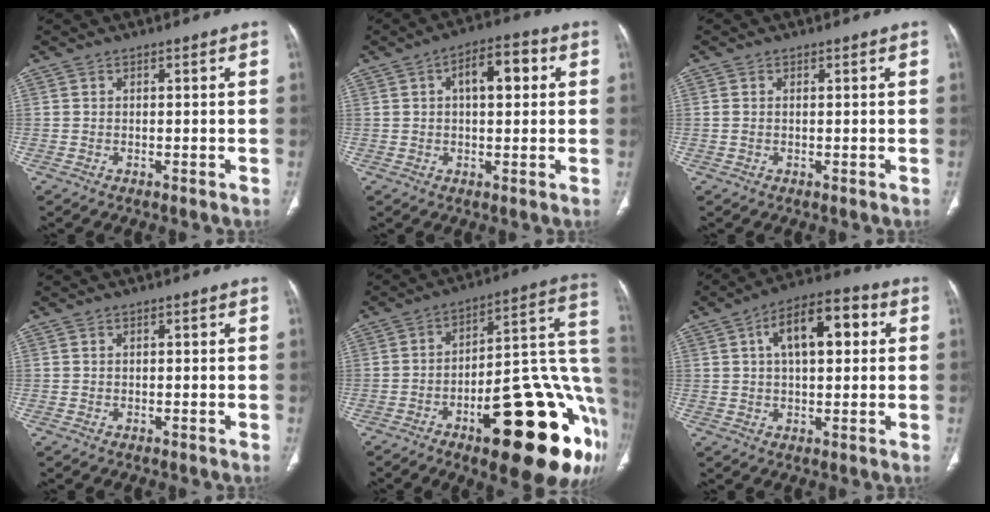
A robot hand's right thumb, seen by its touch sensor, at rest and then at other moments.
{"total": 8.1, "force": [1.9, 3.9, 6.8], "torque": [-0.084, 0.016, 0.023]}
{"total": 0.8, "force": [0.1, 0.5, 0.7], "torque": [-0.027, 0.009, 0.006]}
{"total": 0.0}
{"total": 29.9, "force": [-11.1, 9.8, 25.9], "torque": [-0.256, 0.058, -0.148]}
{"total": 12.3, "force": [3.1, 6.0, 10.3], "torque": [-0.149, 0.023, 0.042]}